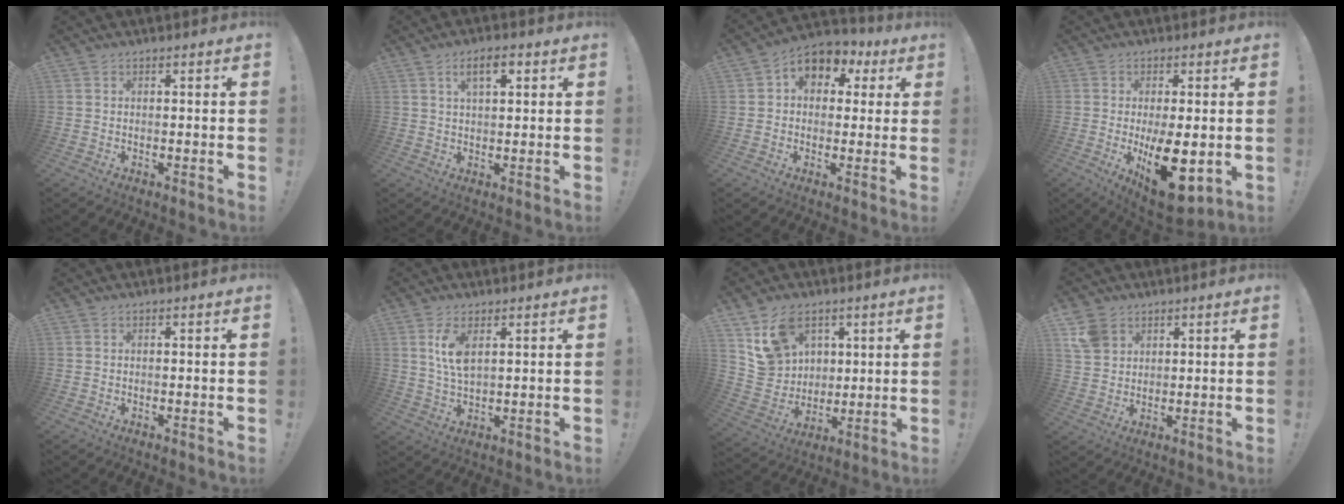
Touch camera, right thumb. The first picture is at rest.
{"total": 5.6, "force": [2.5, 2.1, 4.5], "torque": [-0.070, -0.001, 0.038]}
{"total": 8.0, "force": [2.4, 6.5, 3.9], "torque": [-0.050, -0.009, 0.048]}
{"total": 15.5, "force": [-2.9, 6.5, 13.7], "torque": [-0.210, -0.003, -0.026]}
{"total": 0.0}
{"total": 6.9, "force": [2.7, 2.8, 5.7], "torque": [-0.102, -0.013, 0.043]}
{"total": 13.5, "force": [7.4, 10.1, 4.9], "torque": [-0.090, -0.033, 0.152]}
{"total": 6.9, "force": [3.8, 5.1, 2.6], "torque": [-0.043, -0.010, 0.078]}